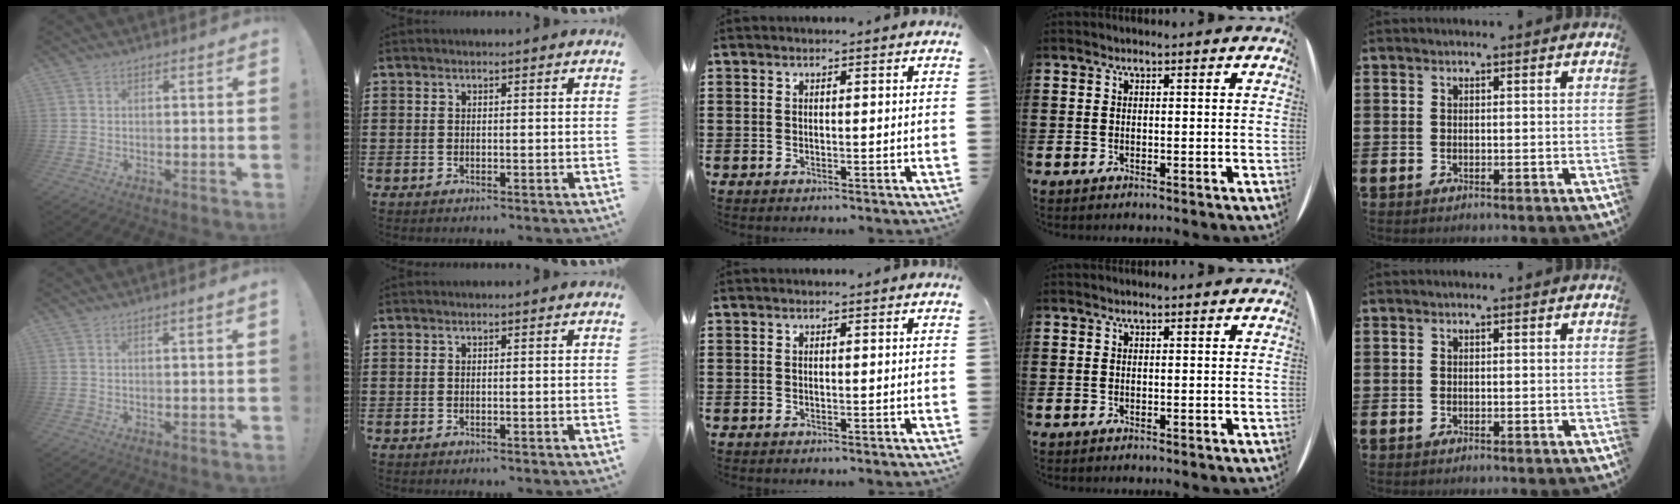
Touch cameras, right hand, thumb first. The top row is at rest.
{"thumb": {"total": 1.4, "force": [0.4, -0.3, 1.3], "torque": [-0.020, -0.003, 0.005]}}